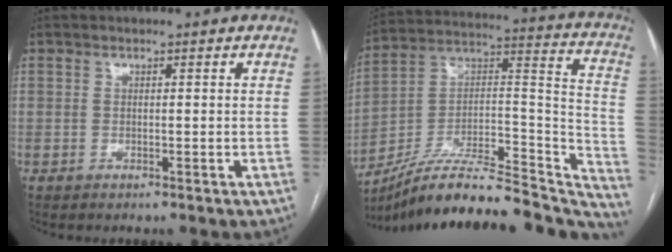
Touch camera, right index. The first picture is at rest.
{"total": 30.9, "force": [-26.9, 7.3, 13.3], "torque": [-0.151, 0.028, -0.400]}